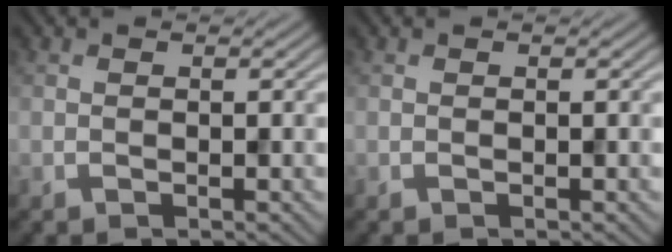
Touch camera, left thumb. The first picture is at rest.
{"total": 0.0}